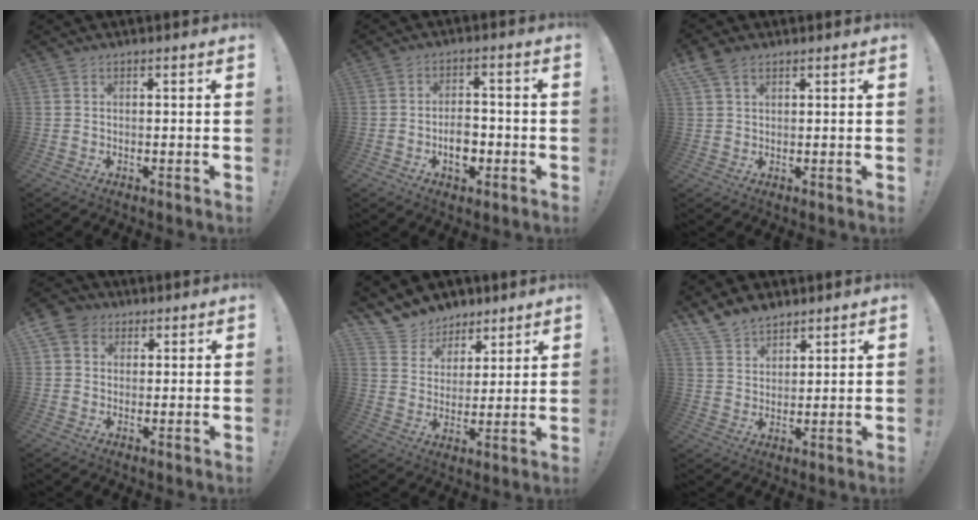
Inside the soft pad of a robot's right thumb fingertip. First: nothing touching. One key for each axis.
{"total": 7.2, "fx": -2.6, "fy": 4.7, "fz": 4.8, "tx": -0.066, "ty": 0.012, "tz": -0.044}
{"total": 5.0, "fx": 3.0, "fy": 2.9, "fz": 2.7, "tx": -0.050, "ty": -0.007, "tz": 0.059}
{"total": 6.5, "fx": 2.5, "fy": 5.4, "fz": 2.4, "tx": -0.044, "ty": 0.001, "tz": 0.051}
{"total": 9.8, "fx": 7.6, "fy": 6.2, "fz": 0.9, "tx": -0.025, "ty": -0.062, "tz": 0.151}
{"total": 8.2, "fx": 6.8, "fy": 4.2, "fz": 1.8, "tx": -0.041, "ty": -0.043, "tz": 0.135}